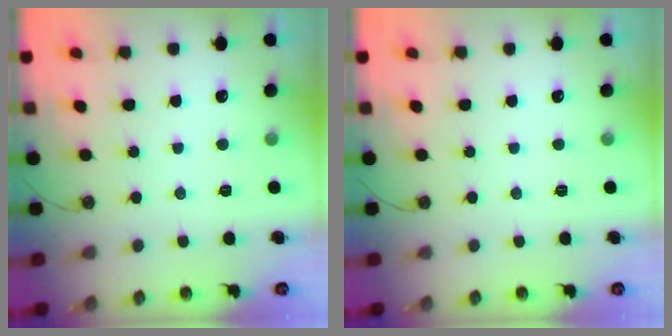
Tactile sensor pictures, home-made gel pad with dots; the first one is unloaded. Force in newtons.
{"total": 0.0}